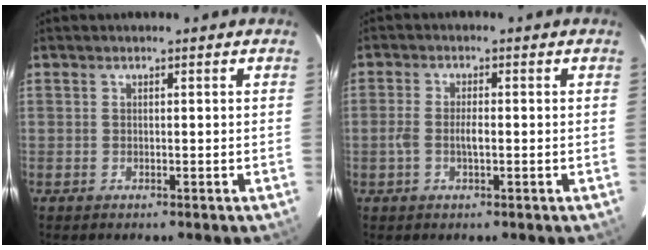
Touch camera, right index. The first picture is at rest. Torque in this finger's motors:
{"motor_torque": [0.57, -0.09, 0.34, 0.07]}